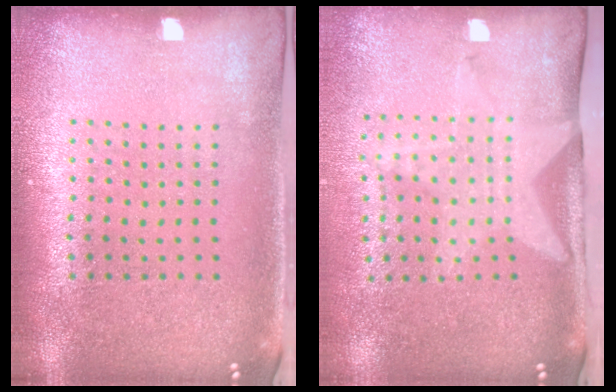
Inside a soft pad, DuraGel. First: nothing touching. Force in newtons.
{"total": 2.1, "press": 1.5, "slide": 1.4}